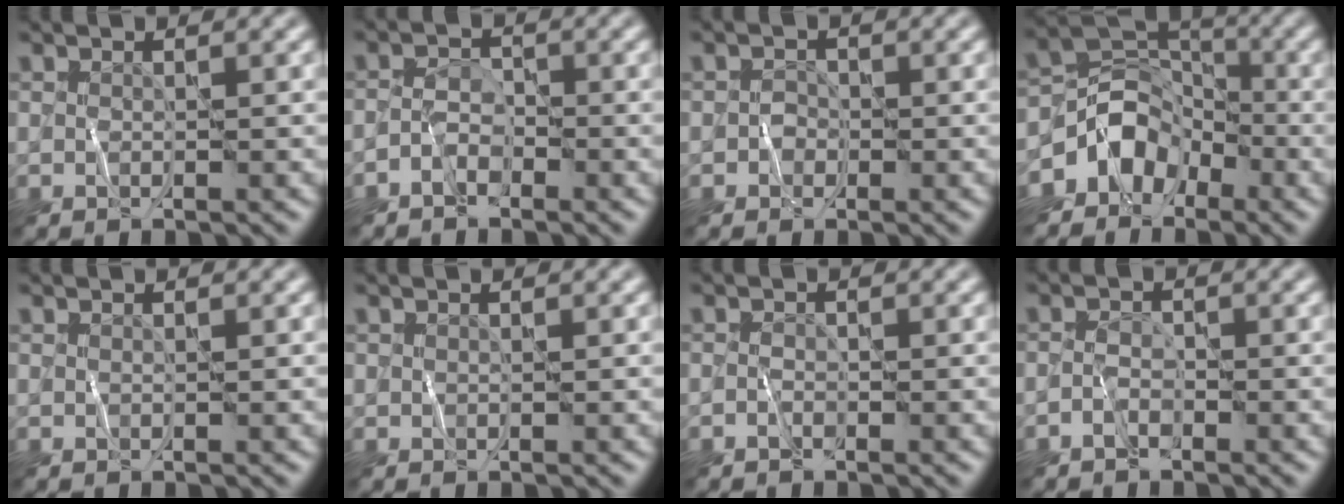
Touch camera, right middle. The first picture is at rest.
{"total": 1.7, "force": [-1.3, 1.0, 0.7], "torque": [-0.009, 0.010, -0.029]}
{"total": 0.7, "force": [-0.2, 0.7, -0.1], "torque": [0.007, 0.006, -0.005]}
{"total": 5.4, "force": [-3.0, 4.1, 1.9], "torque": [-0.011, 0.004, -0.063]}
{"total": 0.0}
{"total": 0.0}
{"total": 0.5, "force": [-0.4, 0.3, 0.1], "torque": [0.001, 0.003, -0.011]}
{"total": 1.1, "force": [-0.9, 0.5, 0.4], "torque": [-0.007, 0.006, -0.022]}